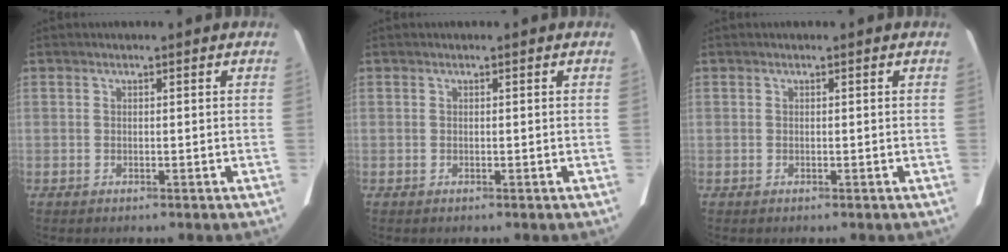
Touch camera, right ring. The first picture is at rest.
{"total": 0.0}
{"total": 0.0}